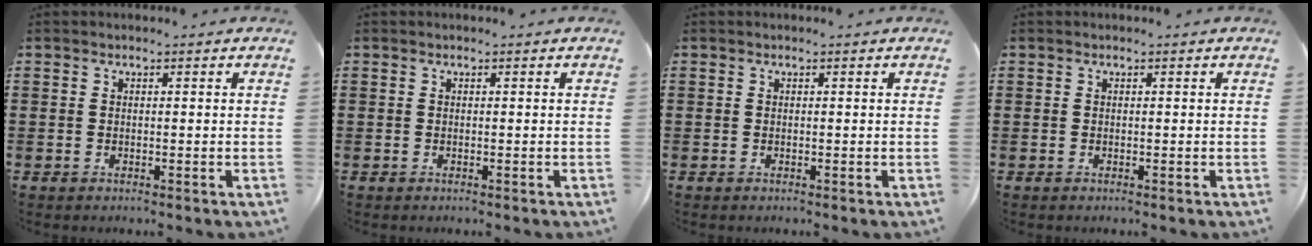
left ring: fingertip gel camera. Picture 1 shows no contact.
{"total": 0.0}
{"total": 0.0}
{"total": 0.0}